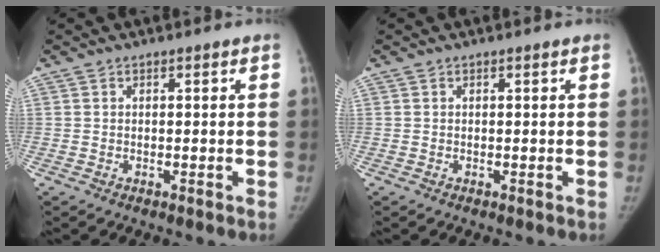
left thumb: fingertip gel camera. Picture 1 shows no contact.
{"total": 0.0}